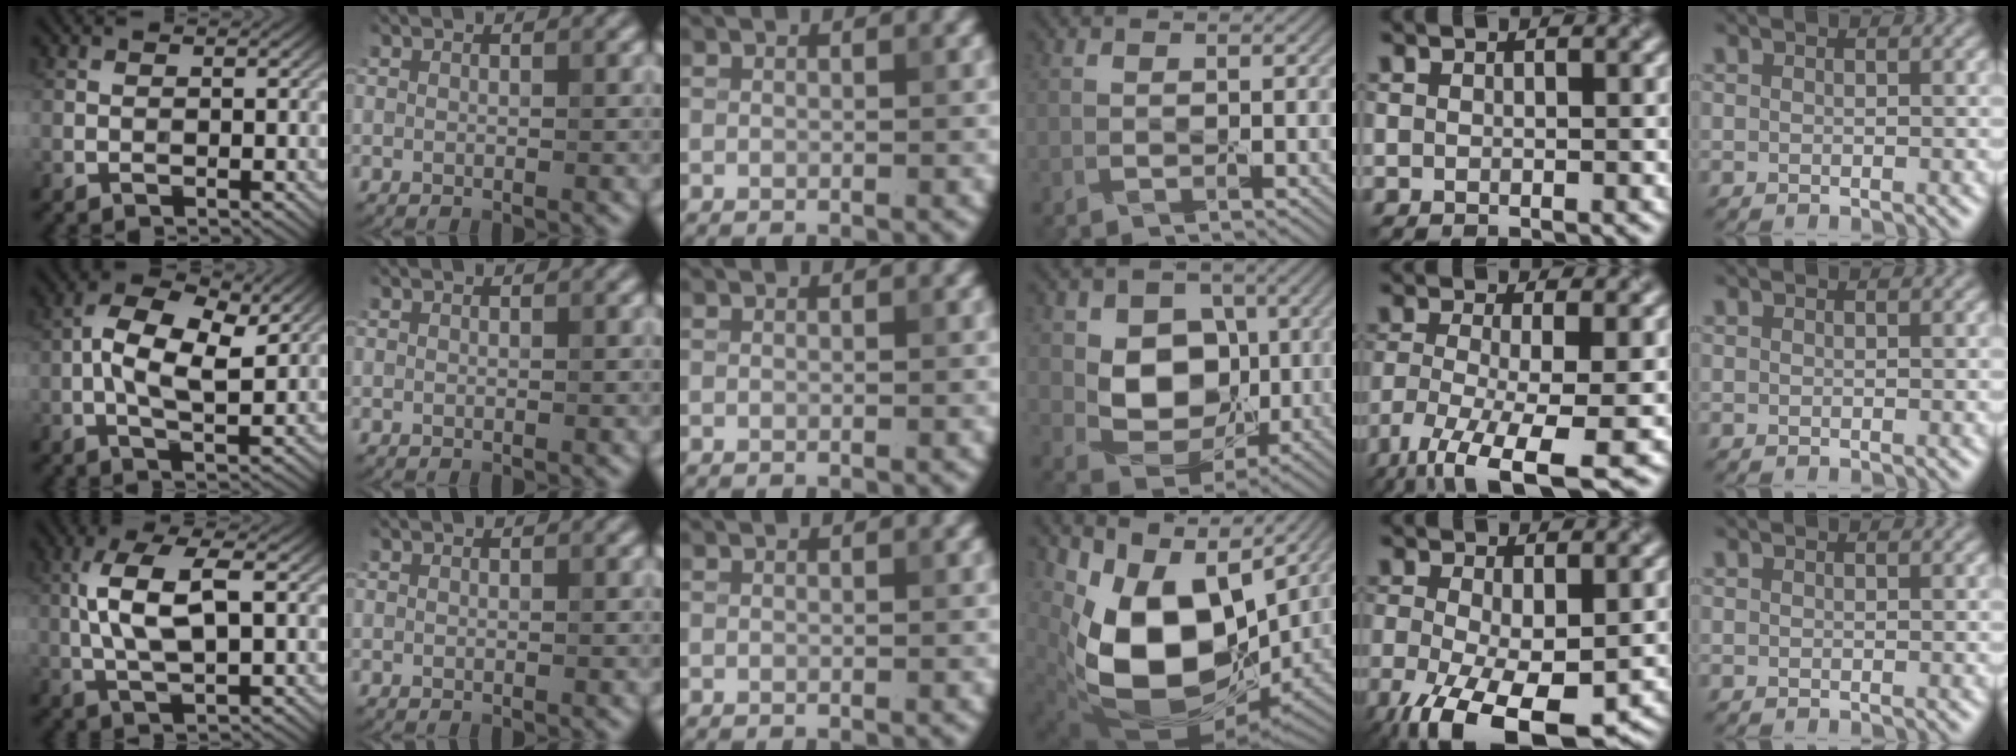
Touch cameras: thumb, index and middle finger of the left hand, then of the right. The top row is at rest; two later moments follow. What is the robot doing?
{"motion": "peel", "object": "envelope seal"}